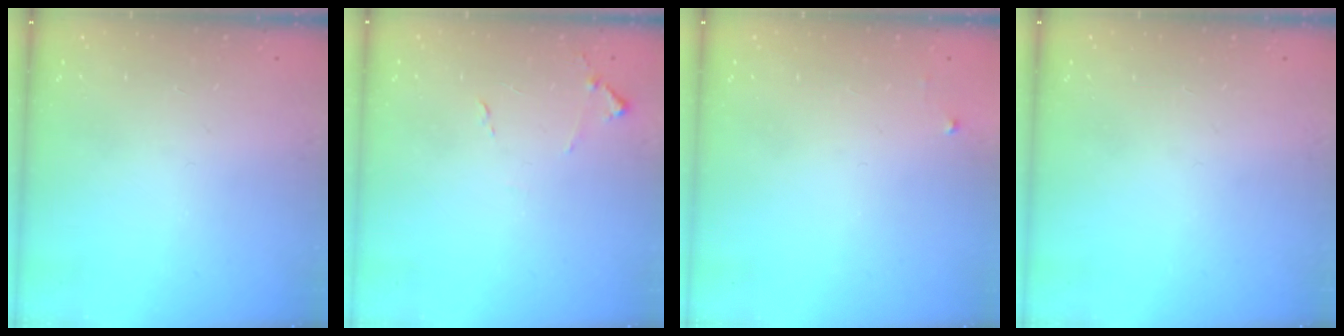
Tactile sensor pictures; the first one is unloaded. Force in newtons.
{"total": 7.9, "press": 7.8, "slide": 0.7}
{"total": 2.5, "press": 2.5, "slide": 0.4}
{"total": 0.0}